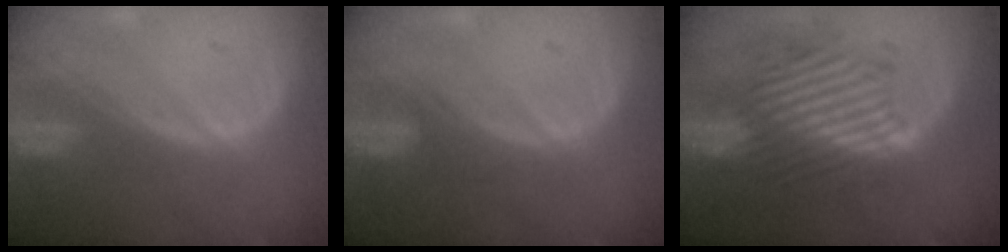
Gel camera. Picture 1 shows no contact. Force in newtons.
{"total": 1.3, "press": 1.2, "slide": 0.4}
{"total": 9.8, "press": 9.5, "slide": 2.1}